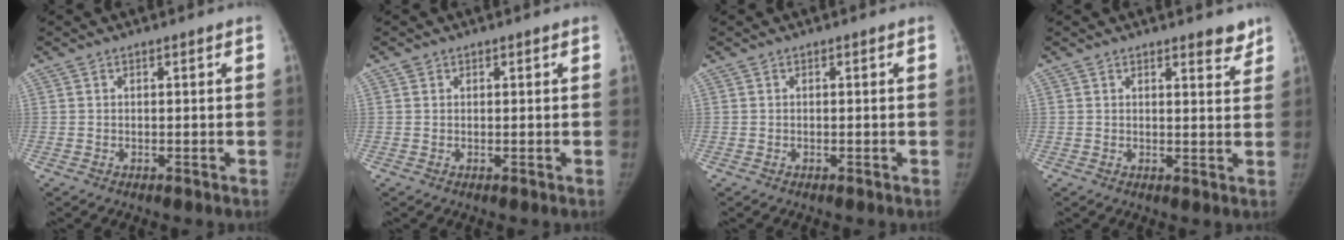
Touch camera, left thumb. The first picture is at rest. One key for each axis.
{"total": 0.6, "fx": 0.3, "fy": 0.5, "fz": 0.0, "tx": 0.005, "ty": -0.001, "tz": 0.003}
{"total": 0.0}
{"total": 3.3, "fx": 2.7, "fy": 1.0, "fz": 1.7, "tx": -0.003, "ty": -0.018, "tz": 0.031}